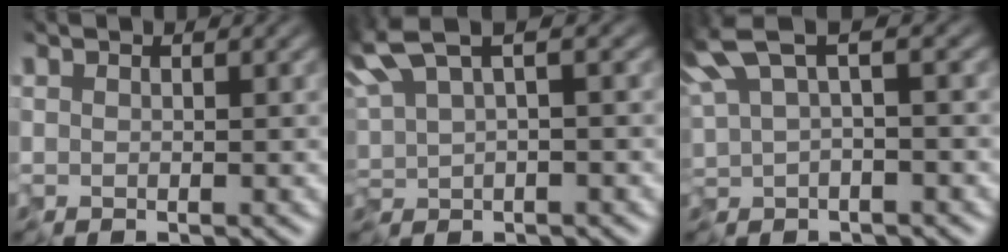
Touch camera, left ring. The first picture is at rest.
{"total": 3.9, "force": [1.5, 1.3, 3.3], "torque": [-0.088, 0.014, 0.031]}
{"total": 5.1, "force": [1.8, 1.8, 4.4], "torque": [-0.109, 0.011, 0.037]}